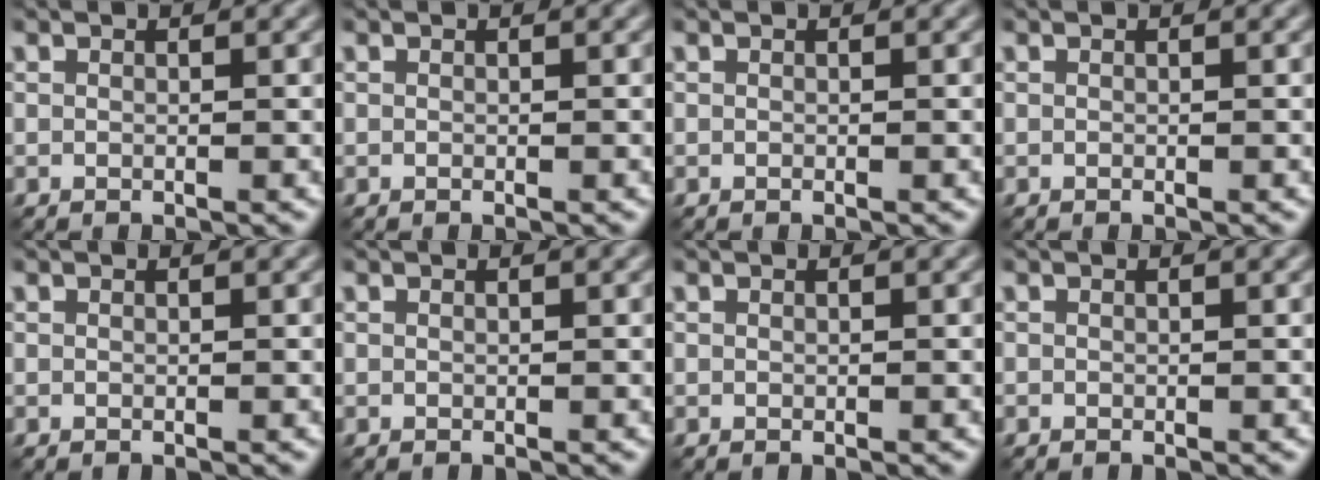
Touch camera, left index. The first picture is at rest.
{"total": 0.0}
{"total": 0.0}
{"total": 0.0}
{"total": 0.0}
{"total": 0.0}
{"total": 0.0}
{"total": 0.0}